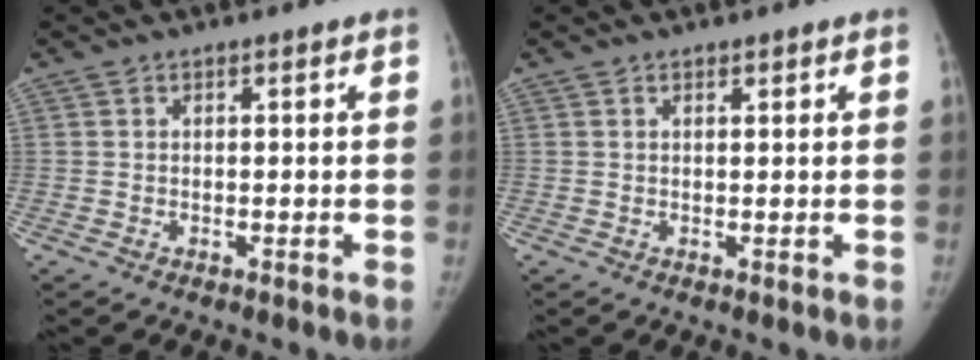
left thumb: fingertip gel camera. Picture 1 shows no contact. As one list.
[{"total": 0.8, "force": [0.6, 0.3, 0.4], "torque": [-0.009, -0.003, 0.009]}]